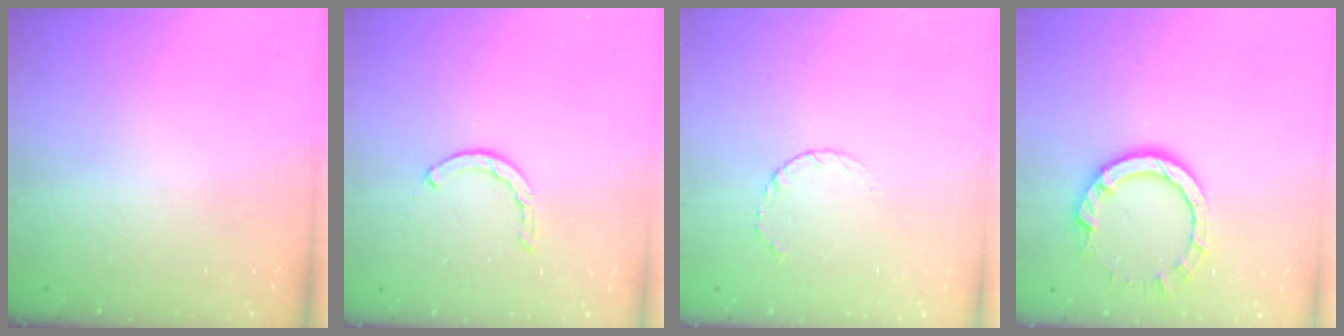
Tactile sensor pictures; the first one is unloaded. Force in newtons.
{"total": 1.6, "press": 1.5, "slide": 0.4}
{"total": 3.5, "press": 3.5, "slide": 0.4}
{"total": 7.6, "press": 7.6, "slide": 0.8}